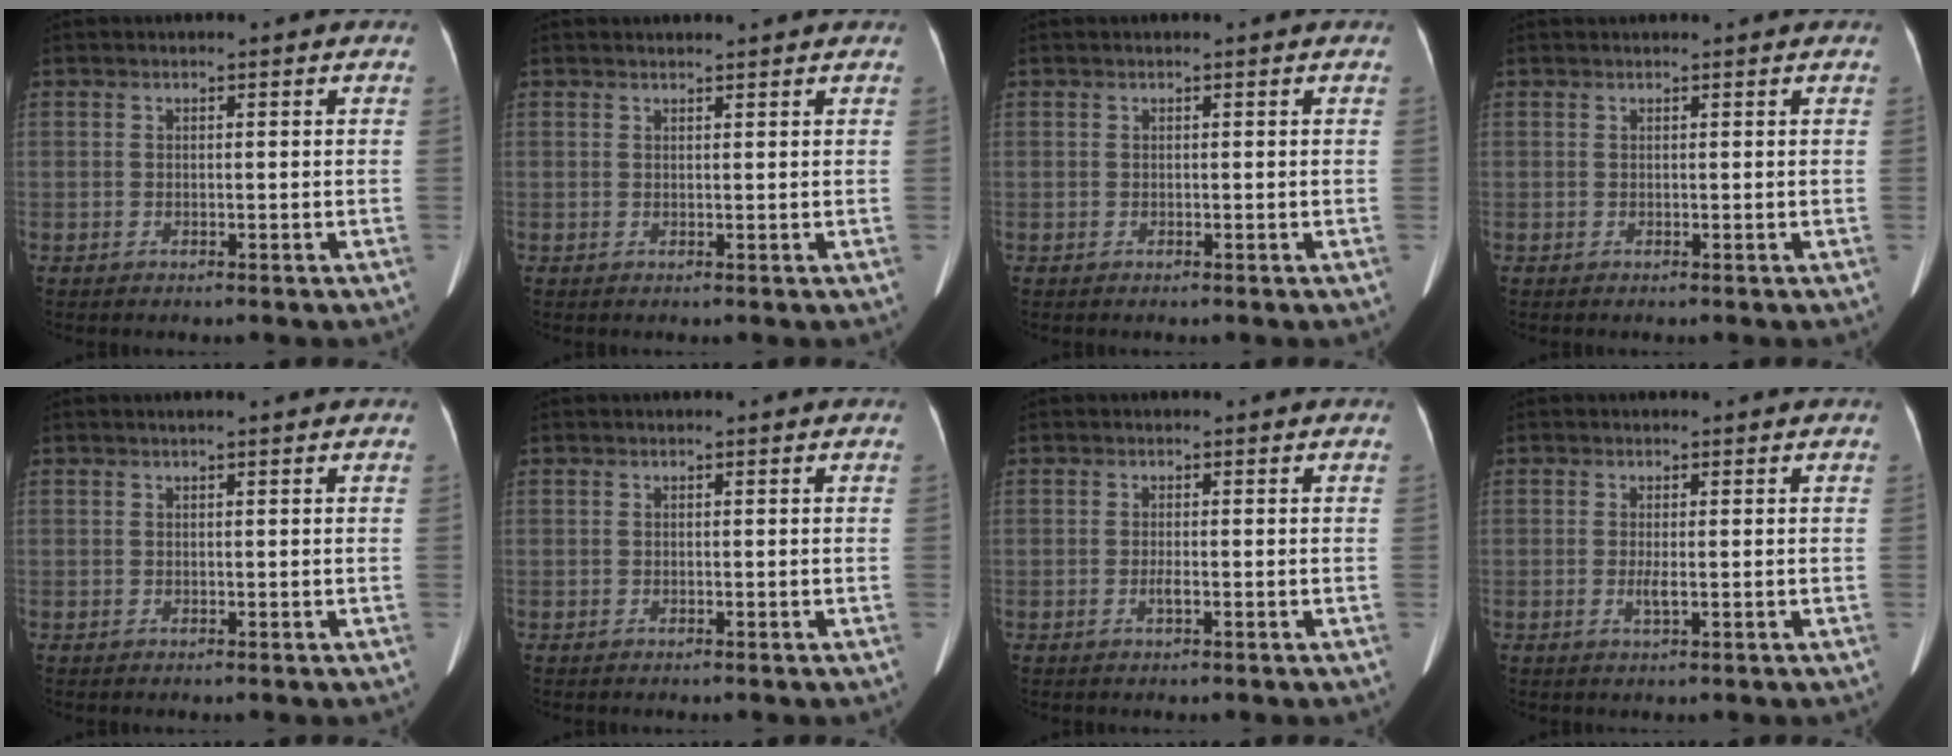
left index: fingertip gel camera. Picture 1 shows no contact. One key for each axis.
{"total": 2.6, "fx": 2.6, "fy": 0.3, "fz": 0.5, "tx": -0.011, "ty": 0.015, "tz": 0.033}
{"total": 1.5, "fx": 1.4, "fy": 0.1, "fz": 0.7, "tx": -0.009, "ty": 0.022, "tz": 0.020}
{"total": 3.0, "fx": 2.9, "fy": 0.1, "fz": 0.8, "tx": -0.009, "ty": 0.028, "tz": 0.039}
{"total": 1.2, "fx": 1.0, "fy": -0.1, "fz": 0.7, "tx": -0.013, "ty": 0.013, "tz": 0.020}
{"total": 0.0}
{"total": 0.9, "fx": -0.3, "fy": 0.0, "fz": 0.9, "tx": -0.021, "ty": -0.002, "tz": -0.005}
{"total": 1.4, "fx": -0.1, "fy": 0.2, "fz": 1.4, "tx": -0.032, "ty": -0.003, "tz": 0.000}